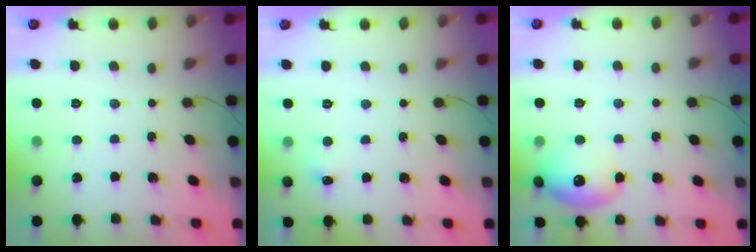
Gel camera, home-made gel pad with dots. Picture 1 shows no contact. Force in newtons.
{"total": 4.0, "press": 3.9, "slide": 1.1}
{"total": 11.6, "press": 11.4, "slide": 2.0}